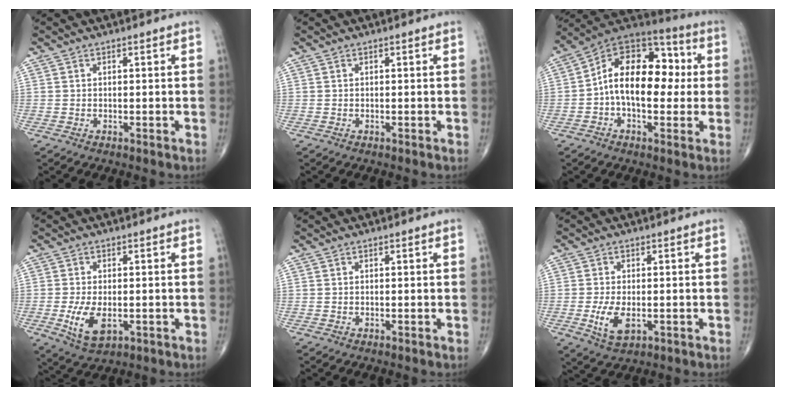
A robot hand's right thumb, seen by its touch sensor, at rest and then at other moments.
{"total": 0.0}
{"total": 18.0, "force": [0.4, 10.8, 14.4], "torque": [-0.194, 0.041, -0.005]}
{"total": 7.0, "force": [-1.5, 3.7, 5.7], "torque": [-0.107, -0.010, -0.018]}
{"total": 0.0}
{"total": 5.7, "force": [-1.2, 3.0, 4.7], "torque": [-0.091, -0.008, -0.015]}